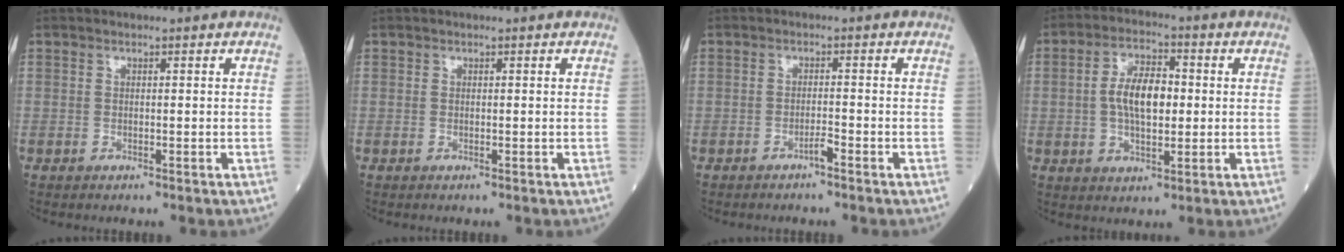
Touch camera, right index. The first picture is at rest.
{"total": 0.0}
{"total": 1.3, "force": [-1.1, -0.1, 0.8], "torque": [-0.014, 0.001, -0.021]}
{"total": 8.1, "force": [0.4, 3.5, 7.2], "torque": [-0.138, 0.012, 0.004]}